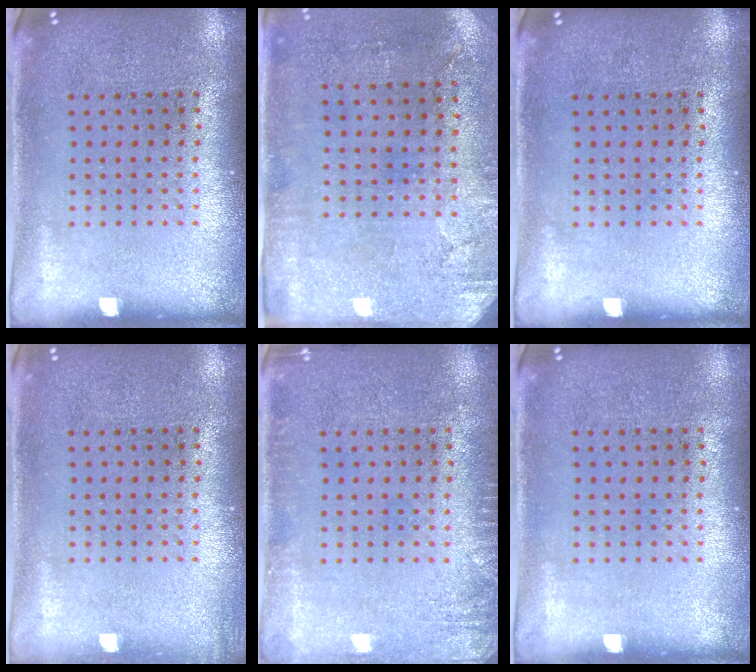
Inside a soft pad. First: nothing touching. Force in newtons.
{"total": 2.9, "press": 2.4, "slide": 1.7}
{"total": 0.0}
{"total": 0.7, "press": 0.7, "slide": 0.0}
{"total": 1.6, "press": 1.6, "slide": 0.2}
{"total": 0.0}